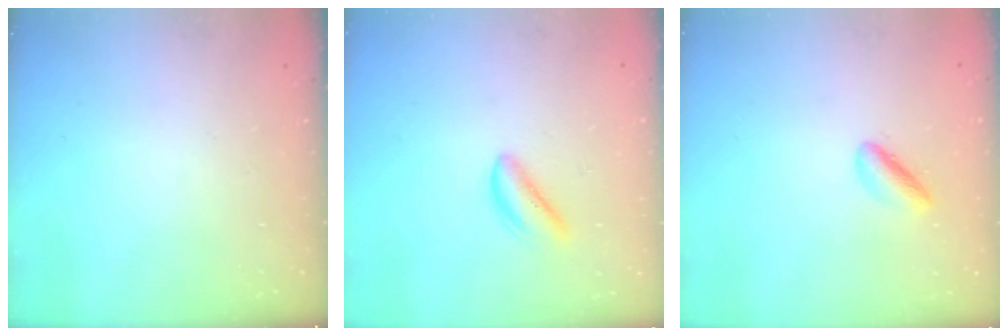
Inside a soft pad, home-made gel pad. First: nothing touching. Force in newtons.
{"total": 3.7, "press": 3.7, "slide": 0.4}
{"total": 3.0, "press": 3.0, "slide": 0.4}